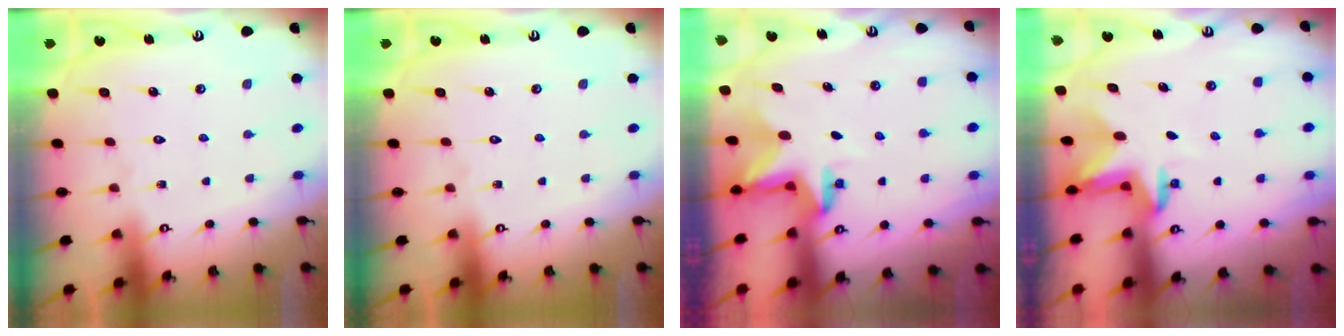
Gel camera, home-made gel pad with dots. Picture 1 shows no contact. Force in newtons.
{"total": 0.0}
{"total": 2.9, "press": 2.9, "slide": 0.2}
{"total": 3.1, "press": 3.0, "slide": 0.7}